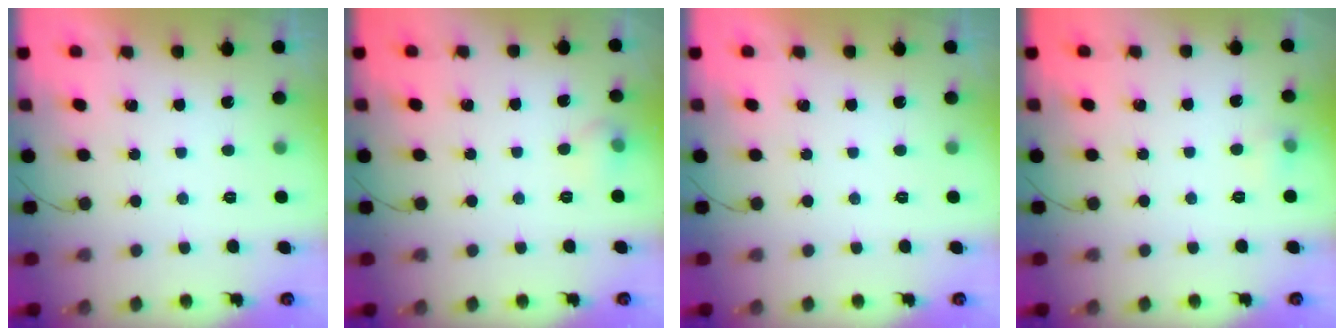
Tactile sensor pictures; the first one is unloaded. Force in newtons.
{"total": 8.1, "press": 5.3, "slide": 6.2}
{"total": 0.0}
{"total": 8.2, "press": 4.1, "slide": 7.1}